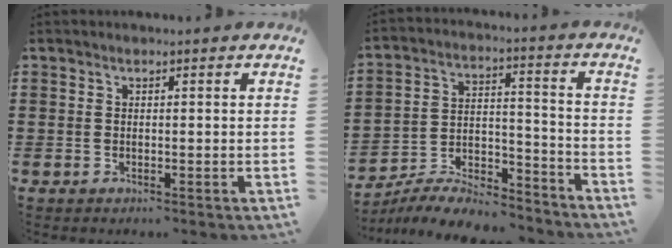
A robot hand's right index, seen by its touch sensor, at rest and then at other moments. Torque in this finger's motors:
{"motor_torque": [0.64, -0.37, 0.43, 0.10]}